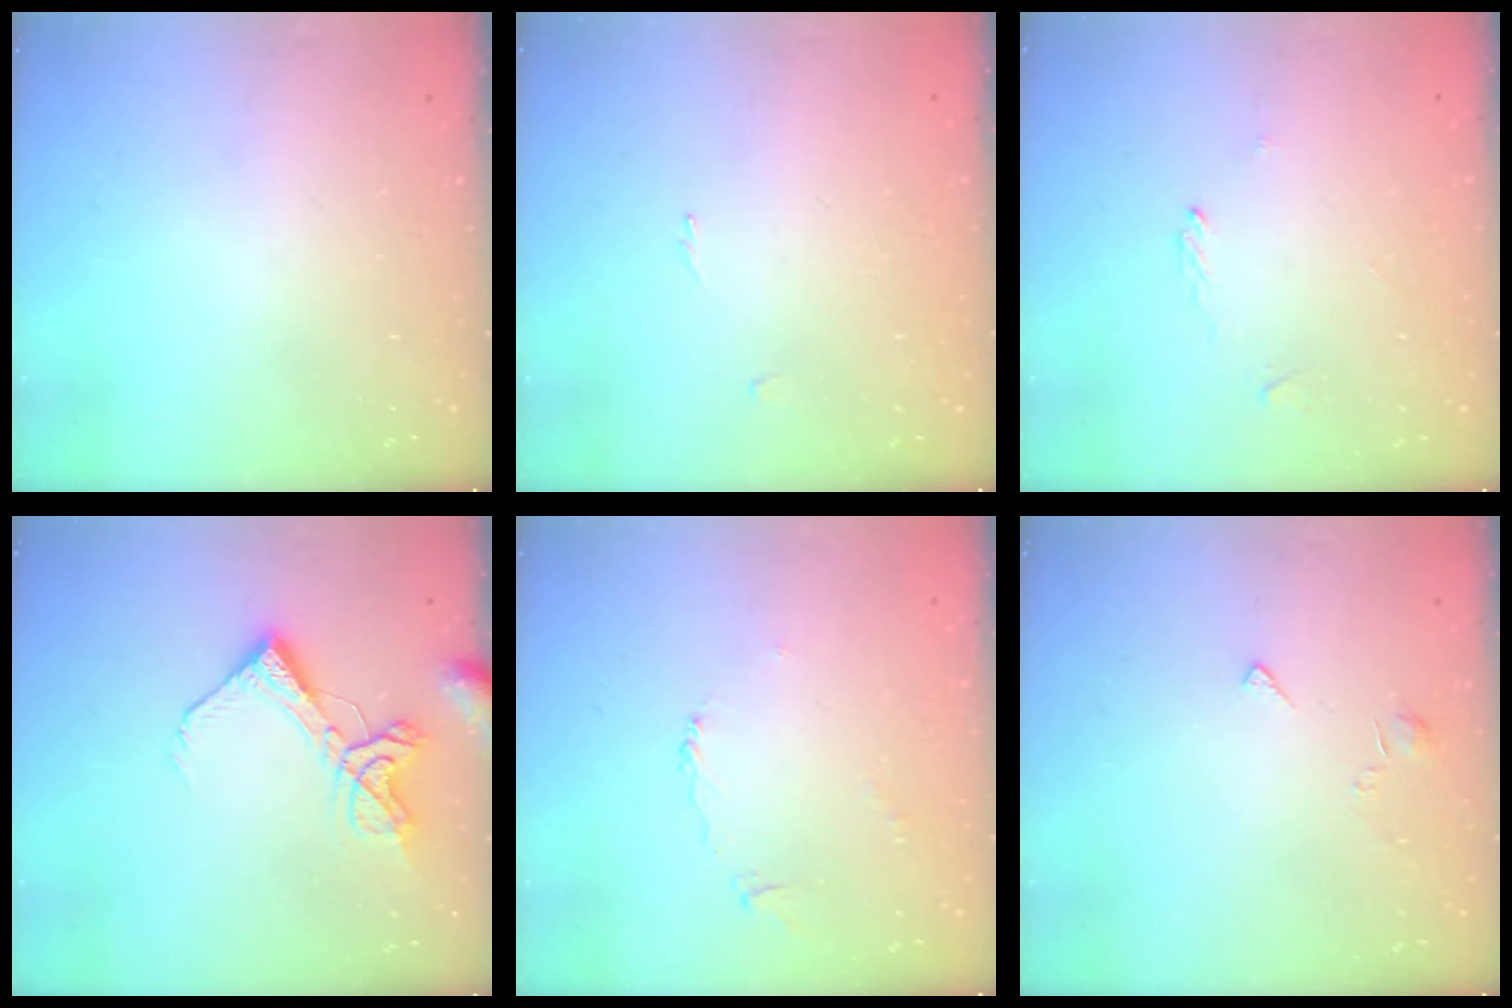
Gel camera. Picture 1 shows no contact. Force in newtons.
{"total": 0.8, "press": 0.8, "slide": 0.3}
{"total": 1.9, "press": 1.8, "slide": 0.5}
{"total": 10.8, "press": 10.7, "slide": 1.3}
{"total": 2.4, "press": 2.3, "slide": 0.7}
{"total": 2.7, "press": 2.6, "slide": 0.5}